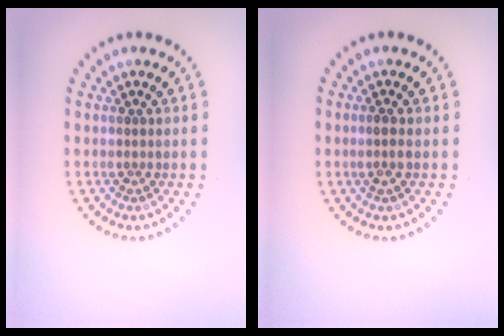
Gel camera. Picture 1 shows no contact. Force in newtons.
{"total": 1.0, "press": 0.8, "slide": 0.5}